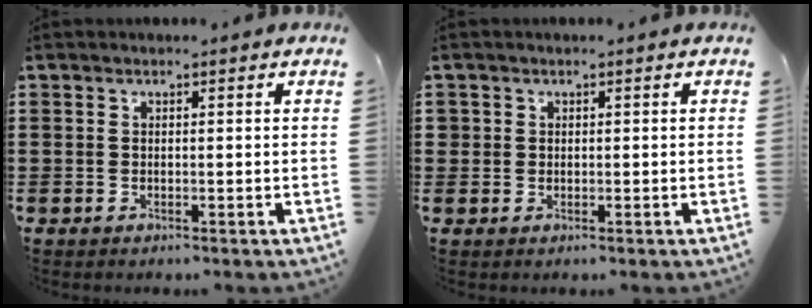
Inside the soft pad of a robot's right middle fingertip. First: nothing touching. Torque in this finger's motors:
{"motor_torque": [-0.11, 0.04, -0.05, -0.01]}